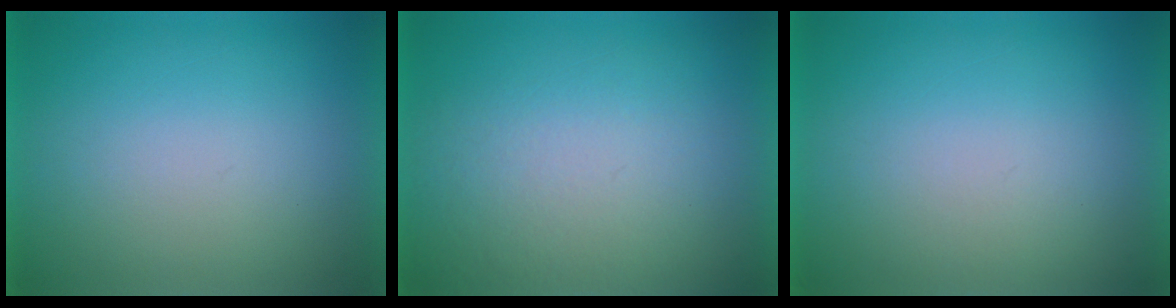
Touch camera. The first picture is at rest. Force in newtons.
{"total": 5.9}
{"total": 1.1}